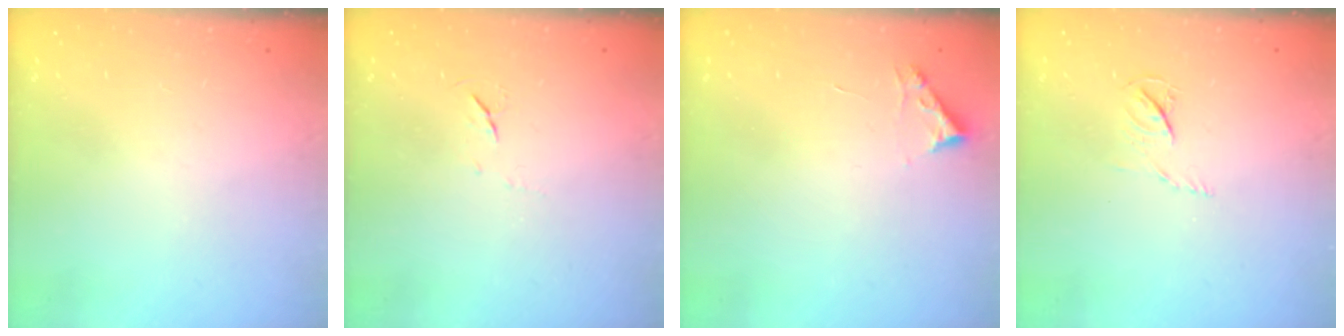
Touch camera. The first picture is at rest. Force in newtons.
{"total": 3.8, "press": 3.7, "slide": 0.6}
{"total": 2.7, "press": 2.7, "slide": 0.3}
{"total": 4.4, "press": 4.4, "slide": 0.6}